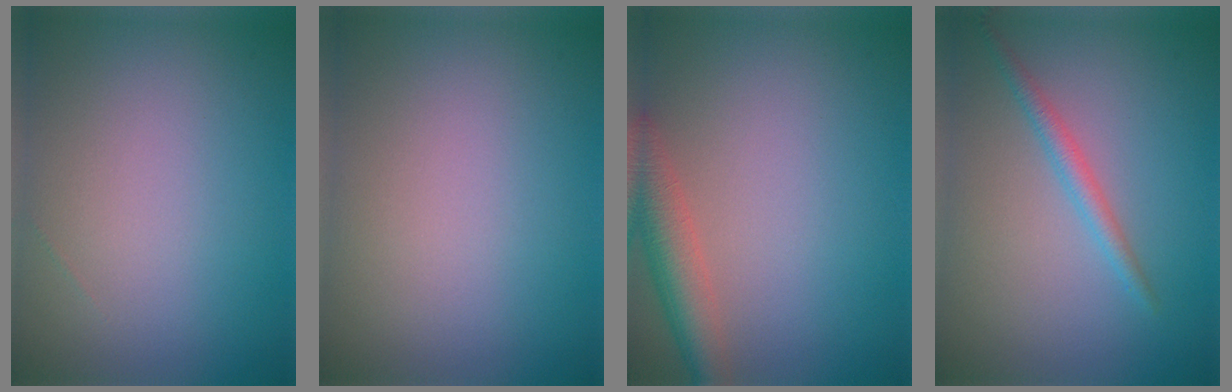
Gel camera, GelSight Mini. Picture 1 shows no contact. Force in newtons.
{"total": 0.0}
{"total": 4.1, "press": 4.0, "slide": 0.3}
{"total": 1.8, "press": 1.8, "slide": 0.1}